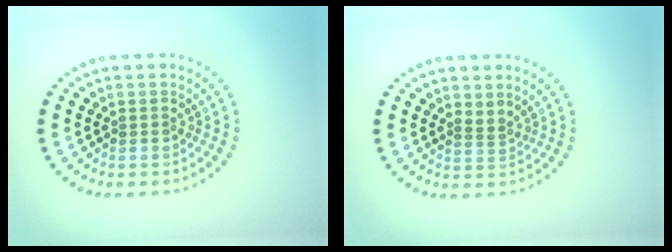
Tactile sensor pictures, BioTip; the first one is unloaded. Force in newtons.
{"total": 0.9, "press": 0.3, "slide": 0.8}